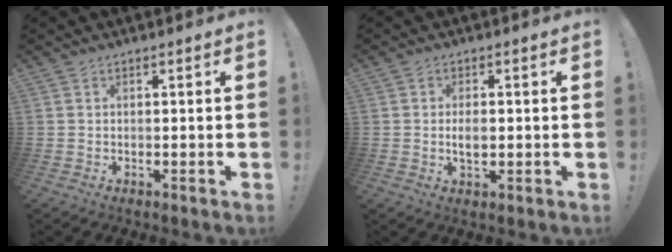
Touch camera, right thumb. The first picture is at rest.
{"total": 3.5, "force": [-0.3, 1.8, 3.0], "torque": [-0.049, -0.002, -0.010]}